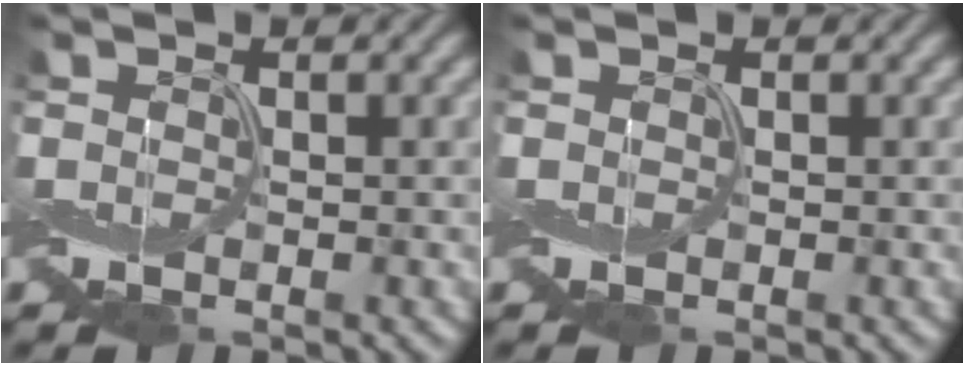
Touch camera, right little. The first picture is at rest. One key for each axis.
{"total": 0.0}